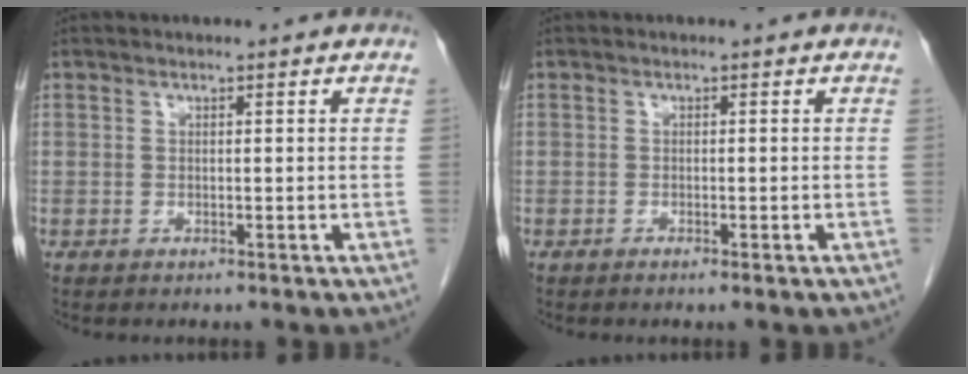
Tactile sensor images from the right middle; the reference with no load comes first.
{"total": 1.4, "force": [-1.0, 0.1, 1.0], "torque": [-0.015, -0.002, -0.011]}